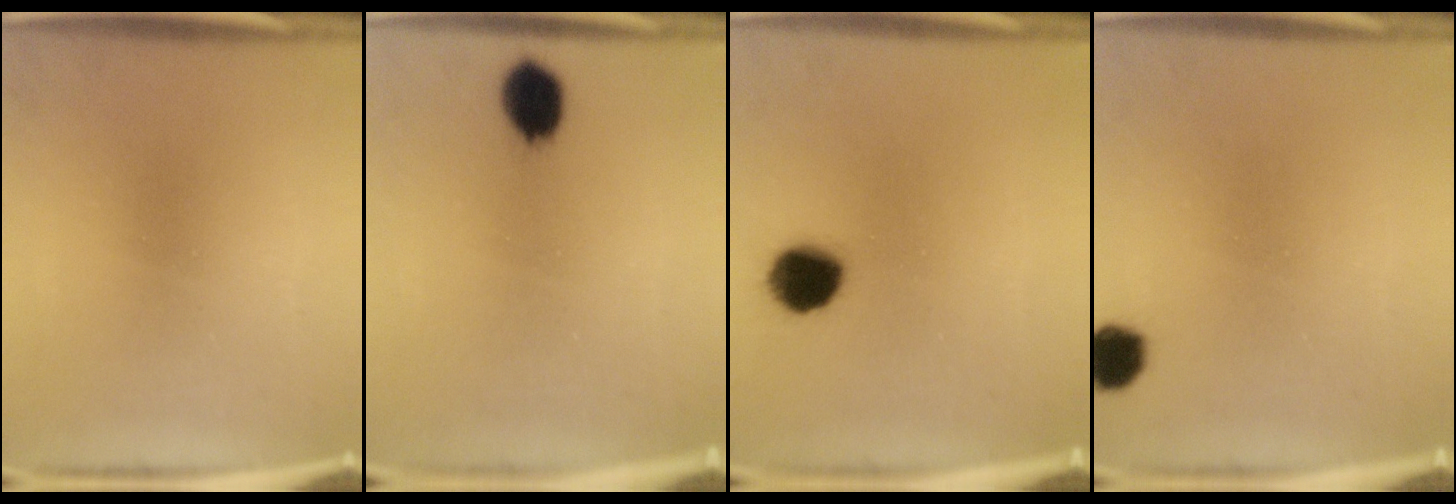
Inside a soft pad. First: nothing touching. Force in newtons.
{"total": 7.0}
{"total": 8.7}
{"total": 4.4}